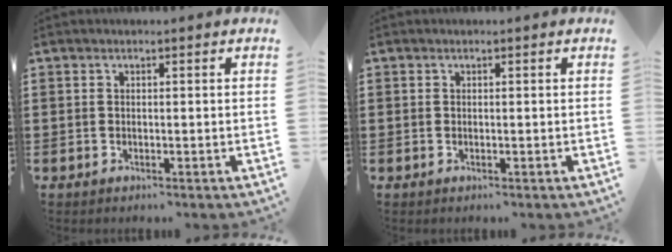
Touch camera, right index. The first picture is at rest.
{"total": 0.0}